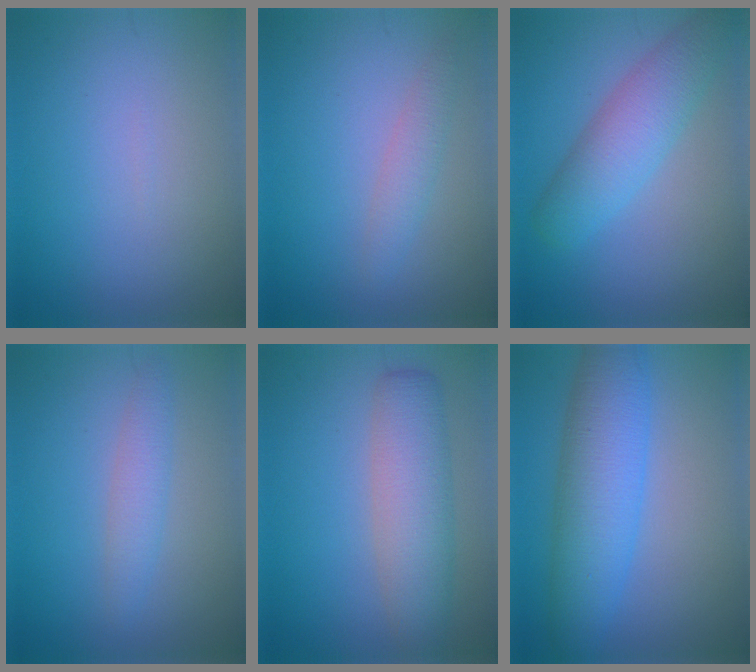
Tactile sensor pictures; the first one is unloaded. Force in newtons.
{"total": 1.9, "press": 1.9, "slide": 0.1}
{"total": 5.0, "press": 5.0, "slide": 0.1}
{"total": 2.1, "press": 2.1, "slide": 0.1}
{"total": 5.5, "press": 5.5, "slide": 0.2}
{"total": 7.2, "press": 7.2, "slide": 0.1}